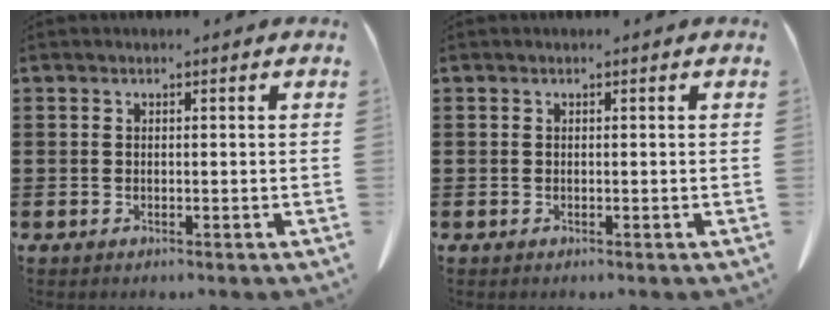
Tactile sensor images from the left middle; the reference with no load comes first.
{"total": 0.0}